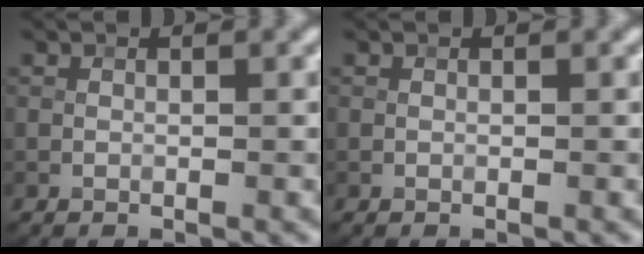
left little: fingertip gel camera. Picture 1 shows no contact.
{"total": 0.0}